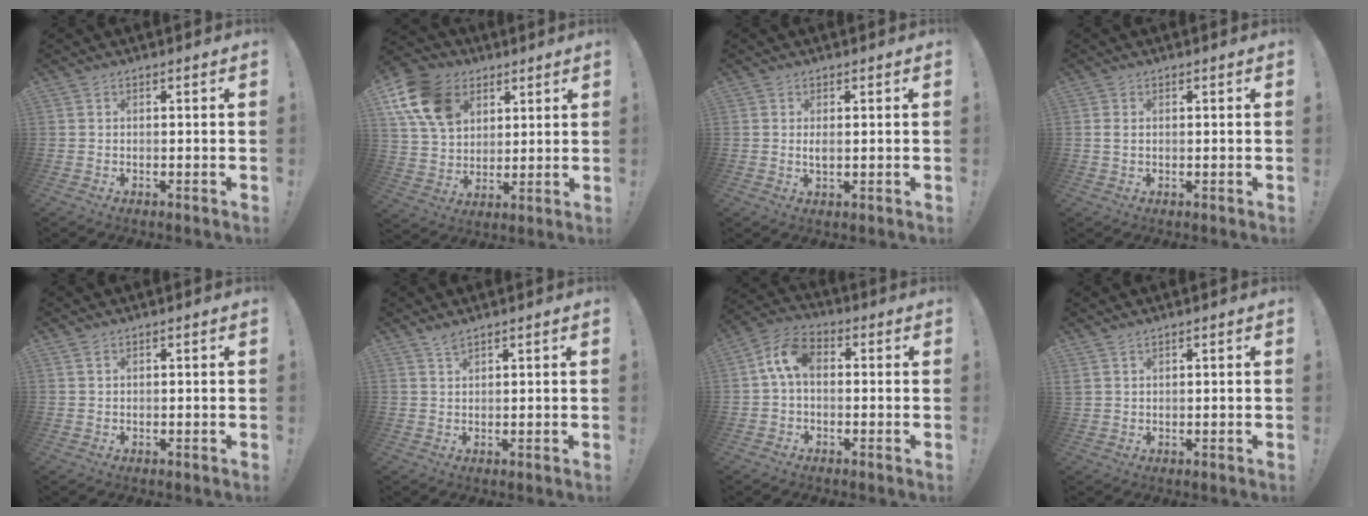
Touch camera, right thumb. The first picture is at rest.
{"total": 16.6, "force": [7.4, 12.2, 8.5], "torque": [-0.142, -0.028, 0.145]}
{"total": 1.9, "force": [0.4, 0.6, 1.7], "torque": [-0.028, -0.002, 0.005]}
{"total": 1.2, "force": [0.3, 0.6, 0.9], "torque": [-0.018, 0.003, 0.004]}
{"total": 1.1, "force": [0.8, 0.4, 0.6], "torque": [-0.004, -0.004, 0.014]}
{"total": 2.0, "force": [1.7, 0.3, 0.9], "torque": [-0.021, -0.007, 0.031]}
{"total": 8.9, "force": [0.8, 5.5, 6.9], "torque": [-0.144, 0.018, 0.022]}
{"total": 1.7, "force": [1.3, 0.7, 0.9], "torque": [-0.027, -0.001, 0.027]}